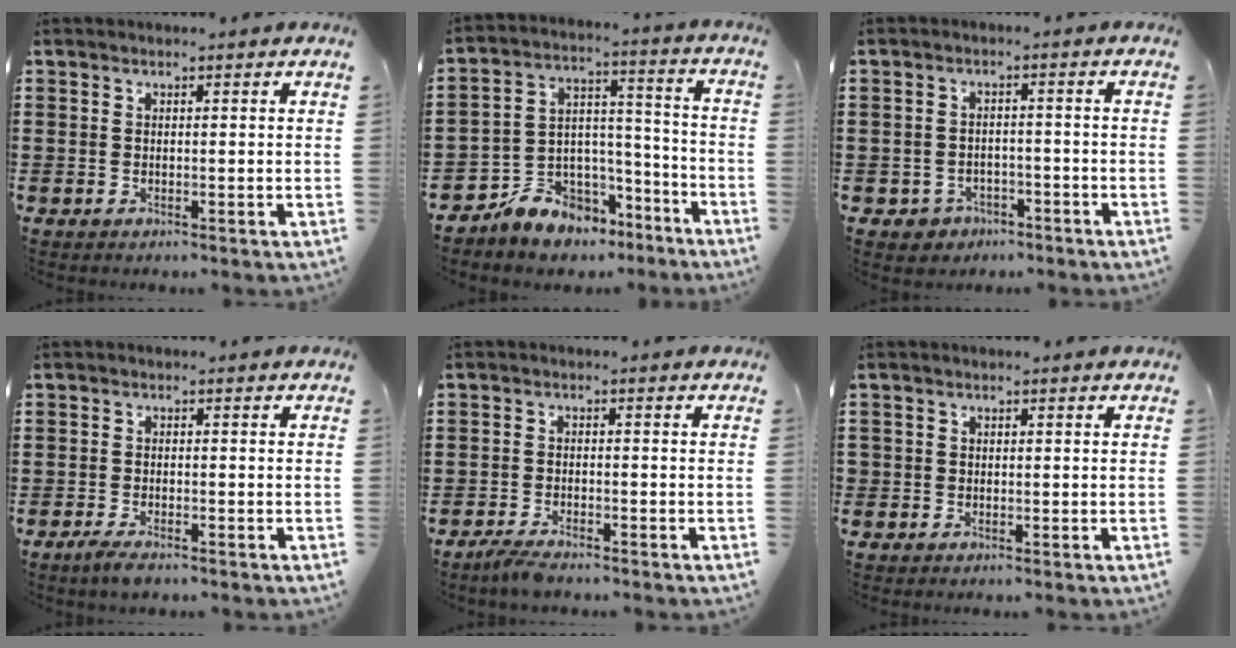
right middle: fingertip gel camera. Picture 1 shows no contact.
{"total": 6.9, "force": [-6.0, 3.5, -0.3], "torque": [-0.010, 0.012, -0.117]}
{"total": 2.3, "force": [-2.0, 1.3, 0.0], "torque": [-0.010, 0.002, -0.044]}
{"total": 2.0, "force": [-1.4, 0.4, 1.4], "torque": [-0.040, -0.008, -0.029]}
{"total": 2.4, "force": [-2.2, 0.2, 1.0], "torque": [-0.034, -0.003, -0.047]}
{"total": 0.8, "force": [-0.1, 0.8, 0.1], "torque": [-0.004, 0.005, -0.004]}